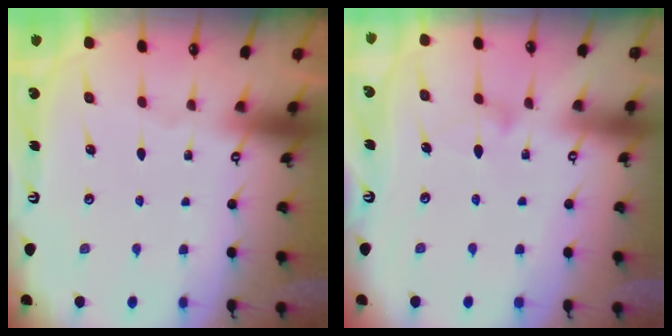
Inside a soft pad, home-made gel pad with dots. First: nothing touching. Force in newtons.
{"total": 7.8, "press": 7.8, "slide": 0.4}